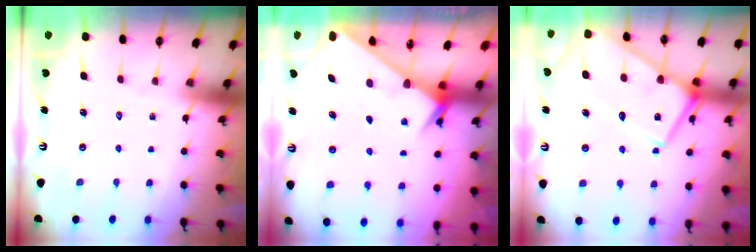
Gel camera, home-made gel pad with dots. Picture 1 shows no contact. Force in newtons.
{"total": 2.0, "press": 2.0, "slide": 0.1}
{"total": 14.7, "press": 14.7, "slide": 1.3}